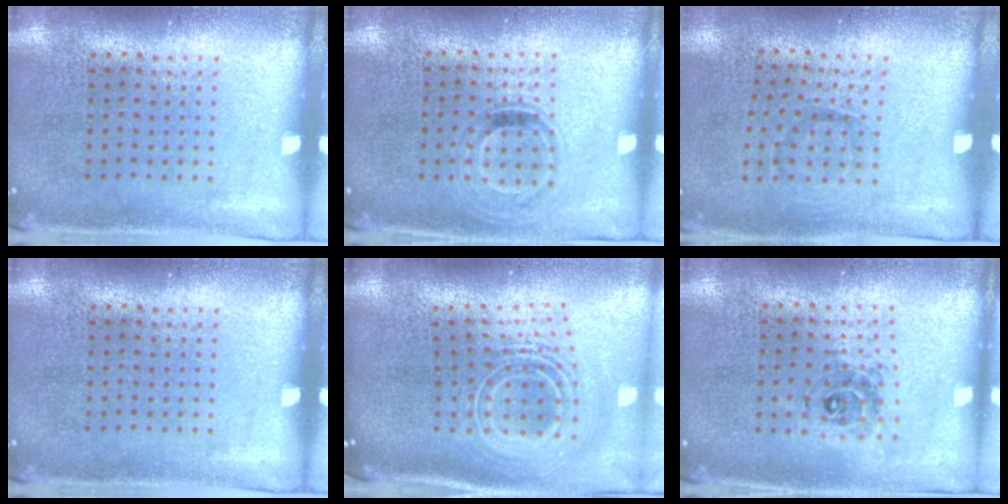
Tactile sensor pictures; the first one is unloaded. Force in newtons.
{"total": 1.0, "press": 0.9, "slide": 0.6}
{"total": 0.9, "press": 0.6, "slide": 0.7}
{"total": 0.0}
{"total": 2.8, "press": 1.8, "slide": 2.2}
{"total": 0.8, "press": 0.8, "slide": 0.2}